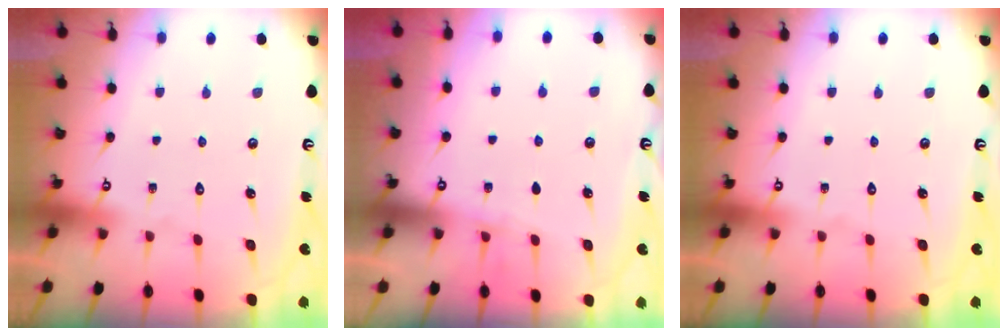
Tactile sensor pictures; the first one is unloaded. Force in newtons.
{"total": 2.7, "press": 2.6, "slide": 0.7}
{"total": 0.0}